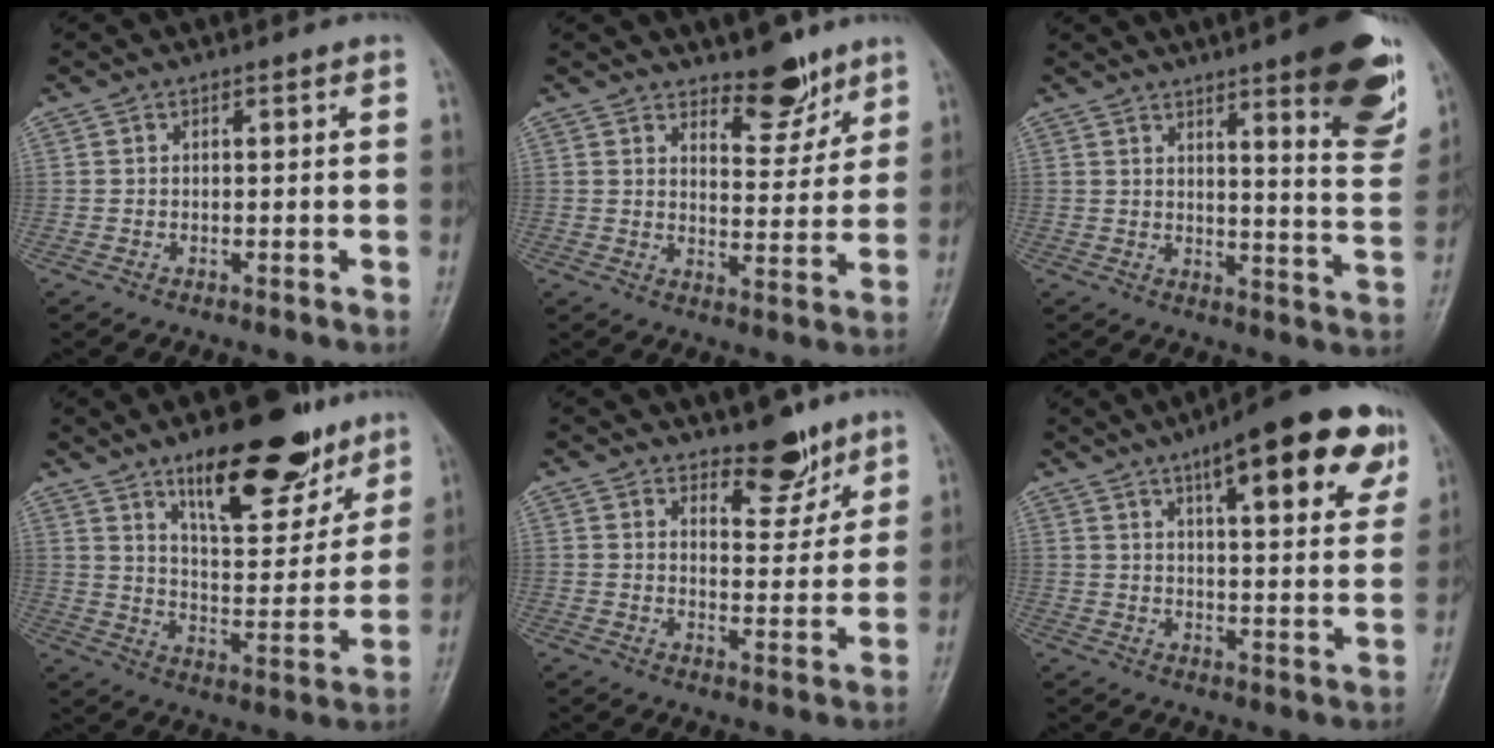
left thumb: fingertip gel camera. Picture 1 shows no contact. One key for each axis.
{"total": 7.5, "fx": 5.8, "fy": 3.2, "fz": 3.5, "tx": -0.021, "ty": -0.047, "tz": 0.091}
{"total": 16.8, "fx": 9.5, "fy": 3.0, "fz": 13.5, "tx": -0.140, "ty": -0.056, "tz": 0.125}
{"total": 19.6, "fx": 12.7, "fy": 7.6, "fz": 12.8, "tx": -0.137, "ty": -0.076, "tz": 0.203}
{"total": 7.3, "fx": 5.6, "fy": 3.2, "fz": 3.3, "tx": -0.017, "ty": -0.044, "tz": 0.086}
{"total": 19.0, "fx": 10.2, "fy": 5.2, "fz": 15.2, "tx": -0.178, "ty": -0.023, "tz": 0.137}